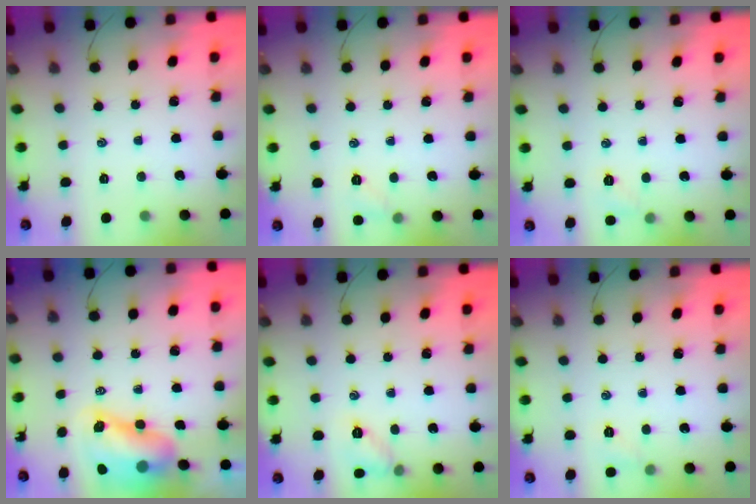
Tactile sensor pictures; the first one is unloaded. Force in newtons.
{"total": 5.0, "press": 4.7, "slide": 1.5}
{"total": 4.6, "press": 4.5, "slide": 1.3}
{"total": 10.2, "press": 9.8, "slide": 2.7}
{"total": 6.9, "press": 6.7, "slide": 1.6}
{"total": 4.5, "press": 4.3, "slide": 1.5}